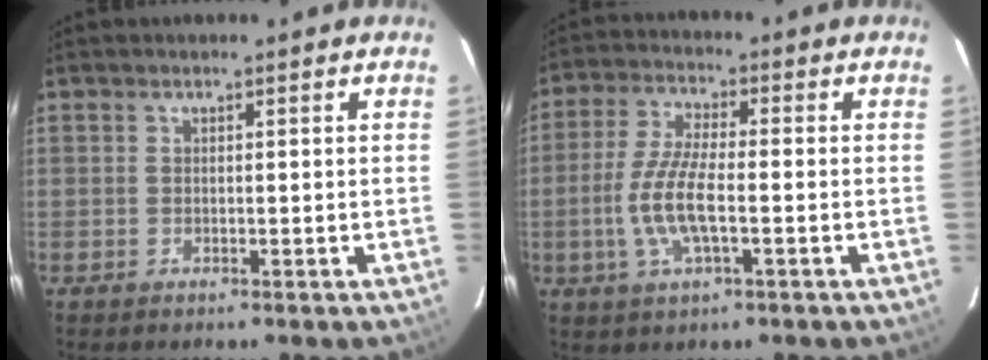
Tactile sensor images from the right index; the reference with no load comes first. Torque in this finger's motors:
{"motor_torque": [1.27, -0.48, 0.73, 0.21]}